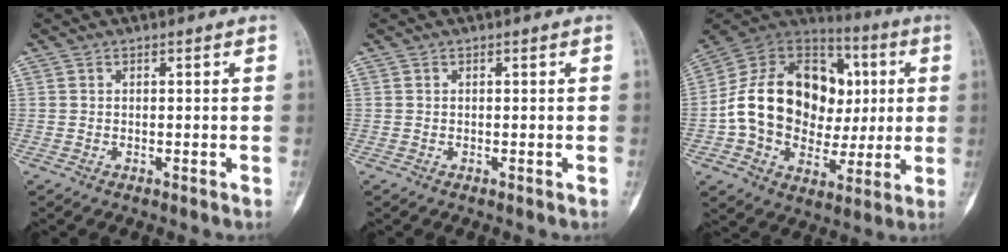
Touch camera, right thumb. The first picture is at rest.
{"total": 0.0}
{"total": 25.2, "force": [1.1, 19.2, 16.2], "torque": [-0.249, 0.038, 0.028]}